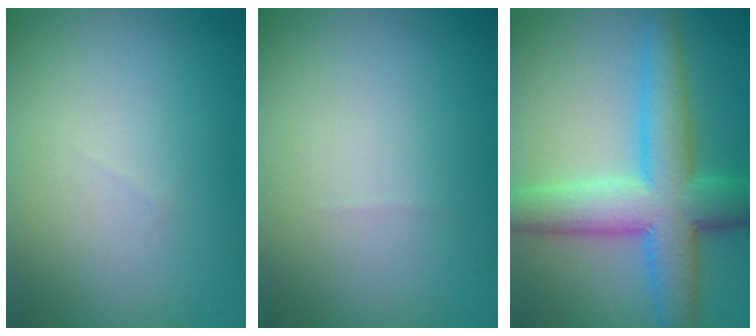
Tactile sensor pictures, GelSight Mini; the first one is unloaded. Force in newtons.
{"total": 0.0}
{"total": 8.0, "press": 8.0, "slide": 0.2}